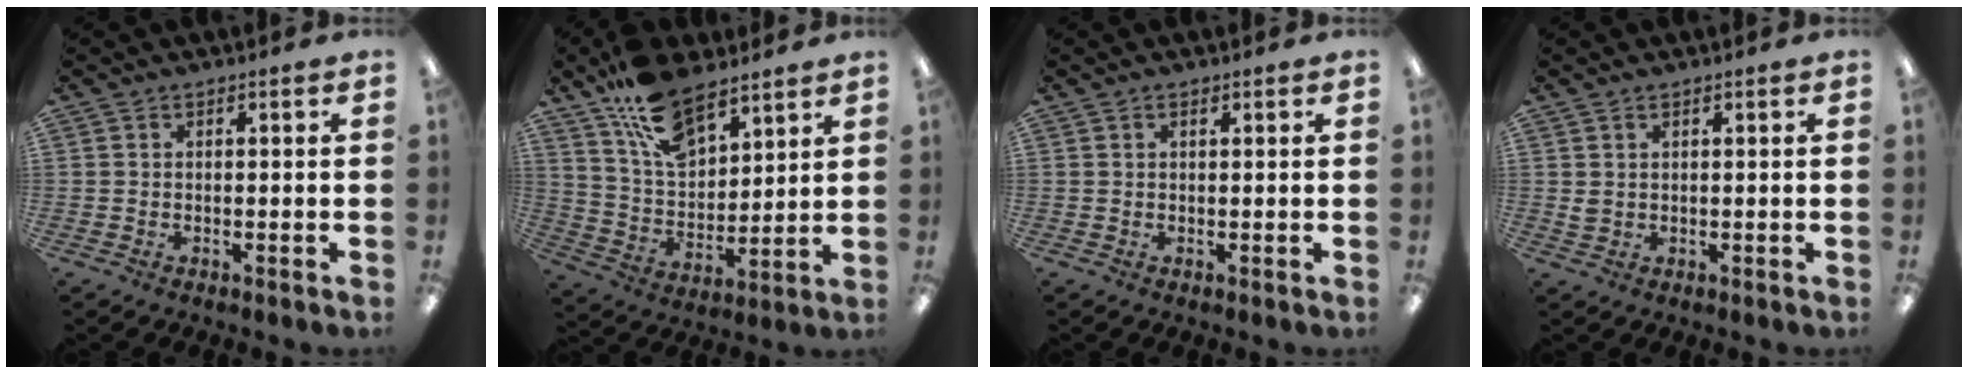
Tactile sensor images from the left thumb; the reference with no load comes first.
{"total": 15.3, "force": [10.8, 7.2, 8.1], "torque": [-0.154, -0.051, 0.199]}
{"total": 0.5, "force": [0.4, 0.2, 0.3], "torque": [0.000, -0.002, 0.005]}
{"total": 1.2, "force": [0.4, 0.9, 0.6], "torque": [-0.014, 0.000, 0.008]}